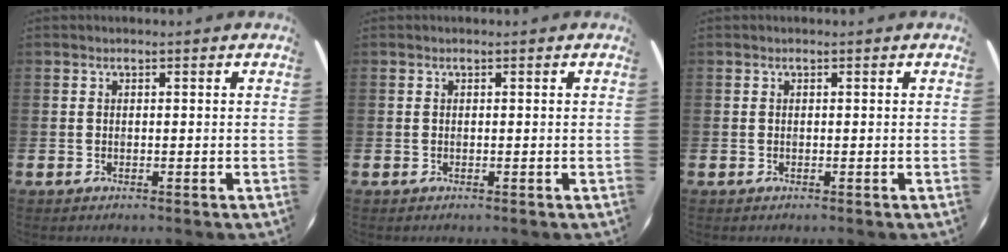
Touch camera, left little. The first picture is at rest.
{"total": 0.0}
{"total": 0.0}